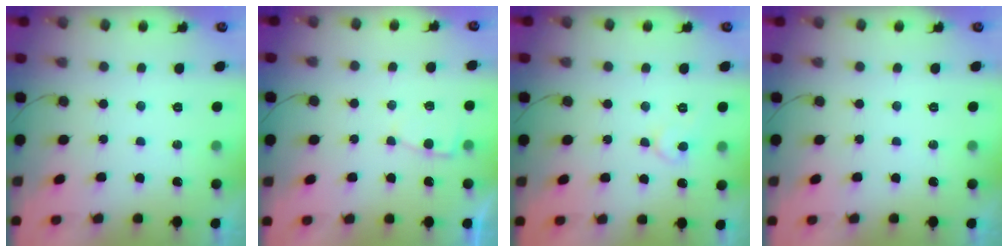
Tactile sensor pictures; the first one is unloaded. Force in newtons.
{"total": 2.6, "press": 2.6, "slide": 0.3}
{"total": 5.5, "press": 5.5, "slide": 0.3}
{"total": 0.0}